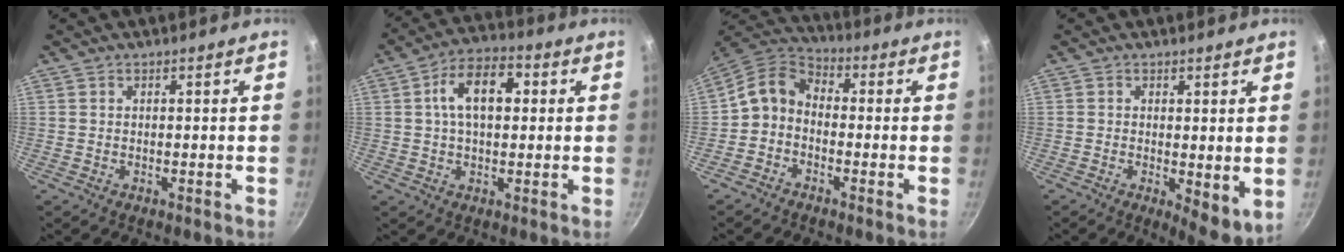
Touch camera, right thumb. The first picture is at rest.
{"total": 10.9, "force": [2.0, 6.4, 8.6], "torque": [-0.118, 0.020, 0.023]}
{"total": 7.9, "force": [-1.8, 5.9, 4.9], "torque": [-0.090, 0.044, -0.058]}
{"total": 6.5, "force": [-0.2, 2.7, 6.0], "torque": [-0.076, -0.019, 0.000]}